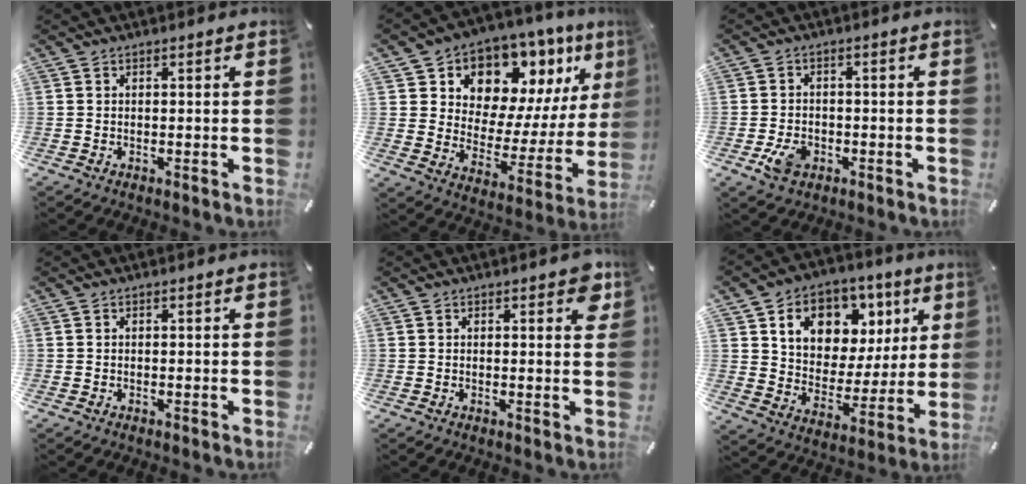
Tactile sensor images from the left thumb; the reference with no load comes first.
{"total": 11.3, "force": [8.7, 7.1, 1.8], "torque": [-0.026, -0.105, 0.155]}
{"total": 5.4, "force": [-2.2, 3.9, 3.1], "torque": [-0.067, 0.007, -0.040]}
{"total": 0.0}
{"total": 3.7, "force": [2.0, 1.8, 2.6], "torque": [-0.025, -0.004, 0.028]}
{"total": 13.1, "force": [6.4, 10.0, 5.6], "torque": [-0.085, -0.042, 0.117]}